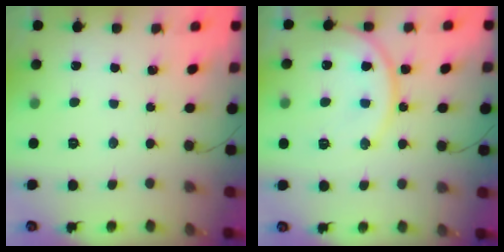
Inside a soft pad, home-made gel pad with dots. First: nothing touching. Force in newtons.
{"total": 14.2, "press": 14.0, "slide": 1.8}